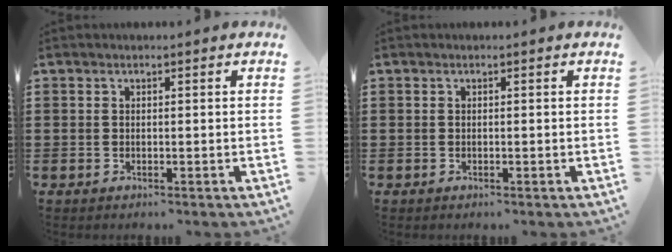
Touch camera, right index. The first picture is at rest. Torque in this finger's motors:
{"motor_torque": [0.11, 0.23, 0.01, -0.01]}